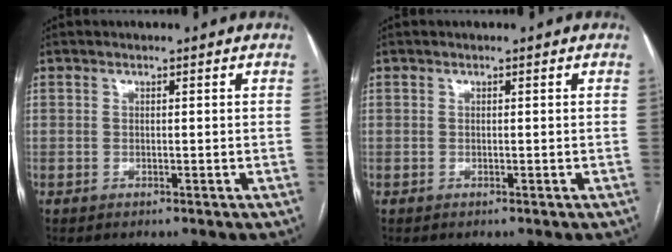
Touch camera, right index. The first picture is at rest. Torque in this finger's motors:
{"motor_torque": [0.00, 0.00, 0.00, 0.00]}